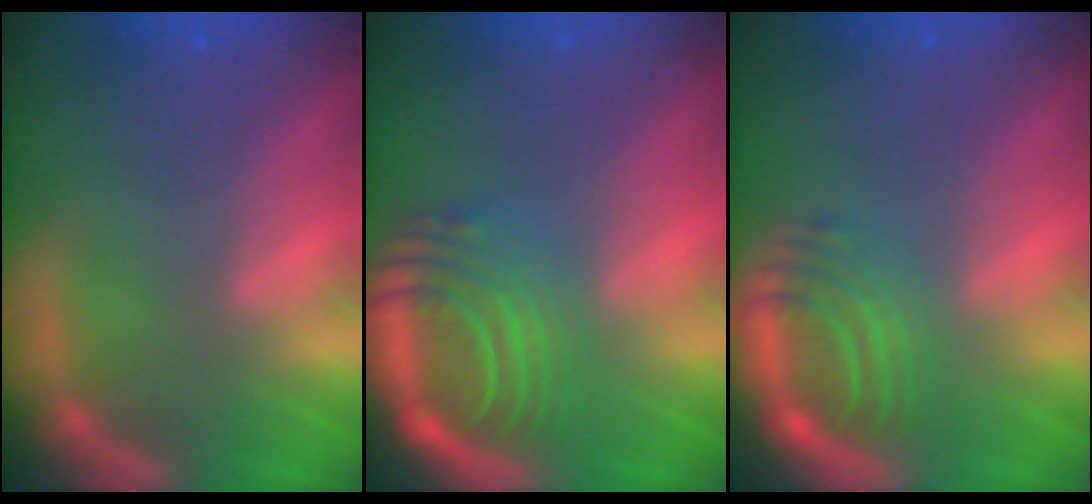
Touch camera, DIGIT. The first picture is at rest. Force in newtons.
{"total": 8.1}
{"total": 5.0}